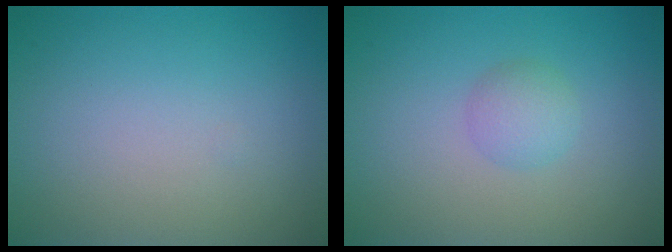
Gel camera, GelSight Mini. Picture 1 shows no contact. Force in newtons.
{"total": 1.8, "press": 1.8, "slide": 0.1}